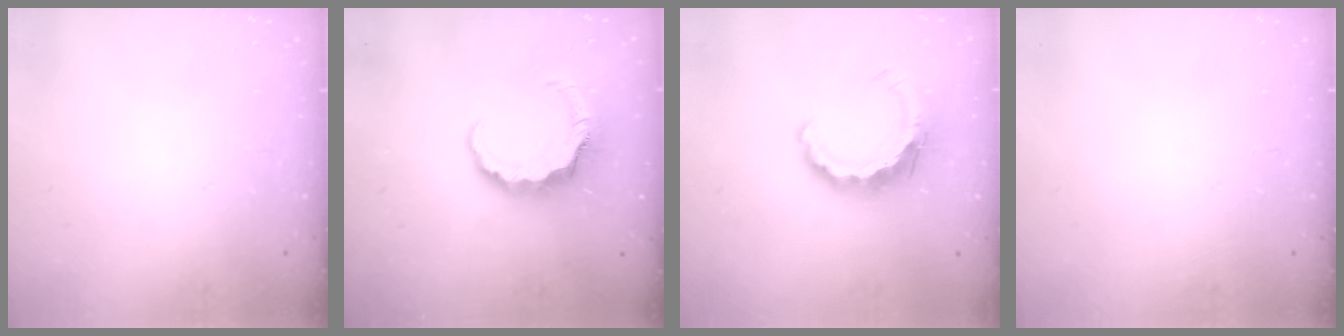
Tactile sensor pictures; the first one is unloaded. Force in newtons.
{"total": 6.8, "press": 6.7, "slide": 1.0}
{"total": 10.1, "press": 10.0, "slide": 1.5}
{"total": 0.0}